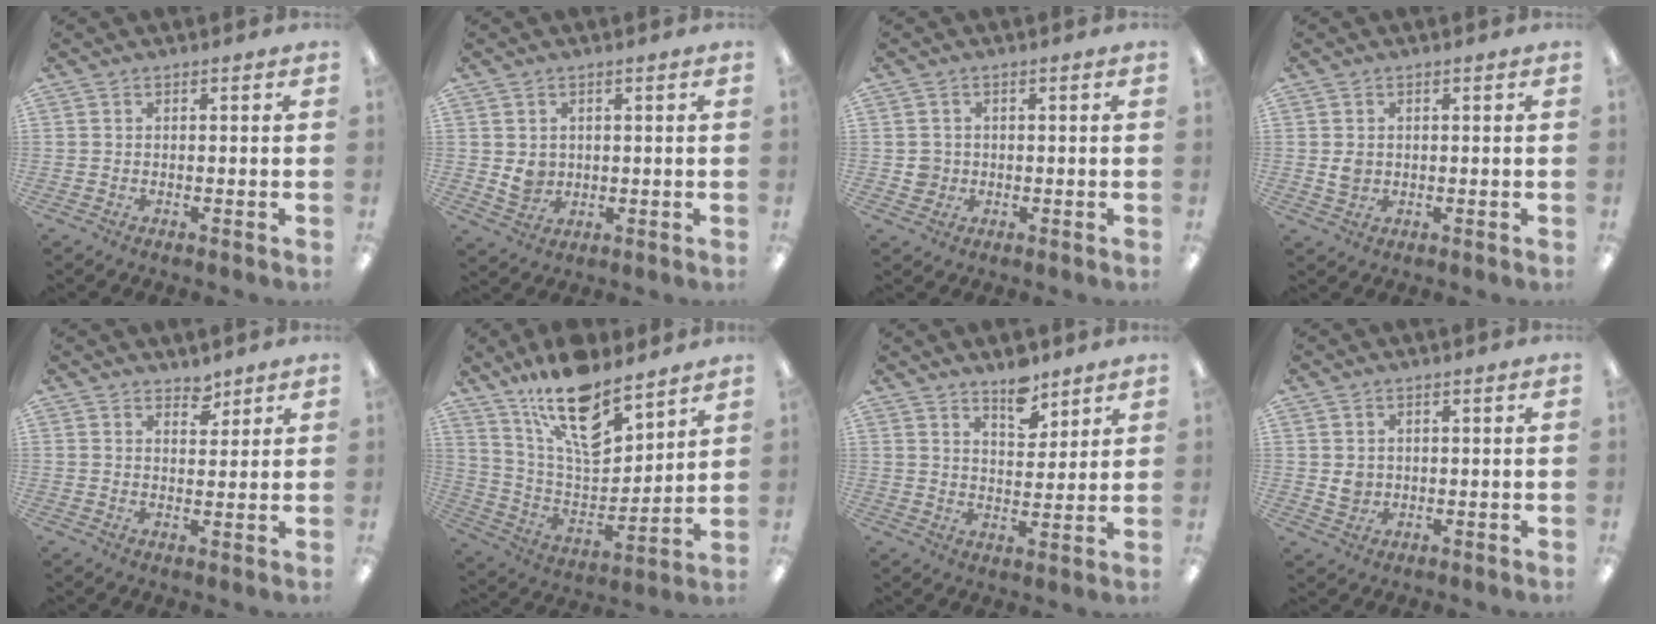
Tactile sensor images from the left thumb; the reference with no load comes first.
{"total": 4.0, "force": [1.0, 3.6, 1.4], "torque": [-0.007, -0.005, 0.018]}
{"total": 2.8, "force": [0.1, 2.7, 0.4], "torque": [-0.004, 0.002, -0.002]}
{"total": 2.6, "force": [0.4, 2.2, 1.4], "torque": [-0.021, 0.001, 0.005]}
{"total": 3.6, "force": [3.2, 1.4, 0.7], "torque": [0.005, -0.025, 0.056]}
{"total": 18.0, "force": [13.1, 6.7, 10.4], "torque": [-0.180, -0.086, 0.229]}
{"total": 7.7, "force": [6.2, 3.3, 3.1], "torque": [-0.031, -0.043, 0.106]}
{"total": 2.6, "force": [0.9, 2.3, 0.9], "torque": [-0.012, 0.000, 0.015]}